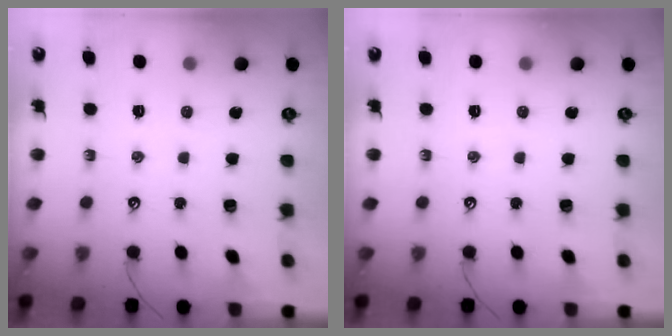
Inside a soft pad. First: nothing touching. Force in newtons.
{"total": 0.0}